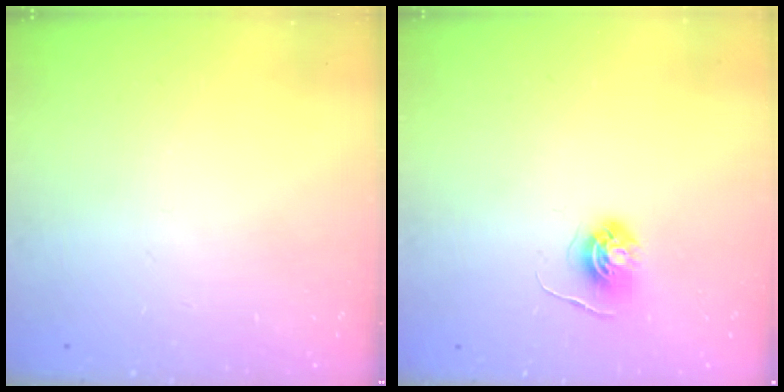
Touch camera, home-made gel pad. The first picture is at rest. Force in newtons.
{"total": 5.3, "press": 5.3, "slide": 0.5}